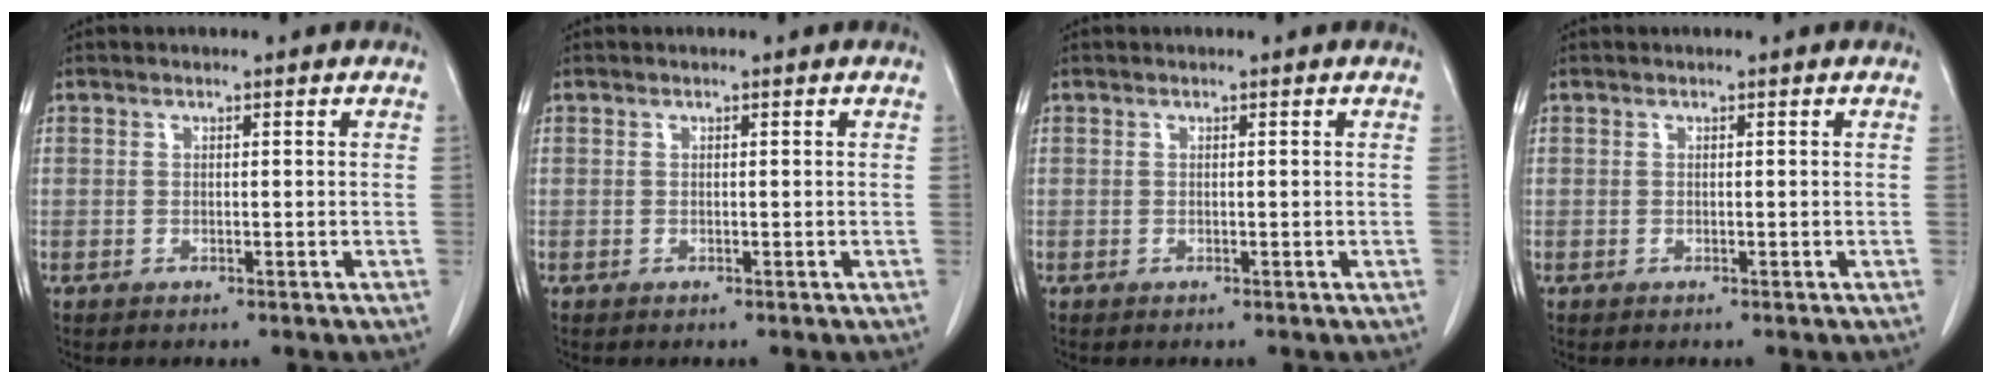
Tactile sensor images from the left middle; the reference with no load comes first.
{"total": 0.0}
{"total": 0.0}
{"total": 0.0}